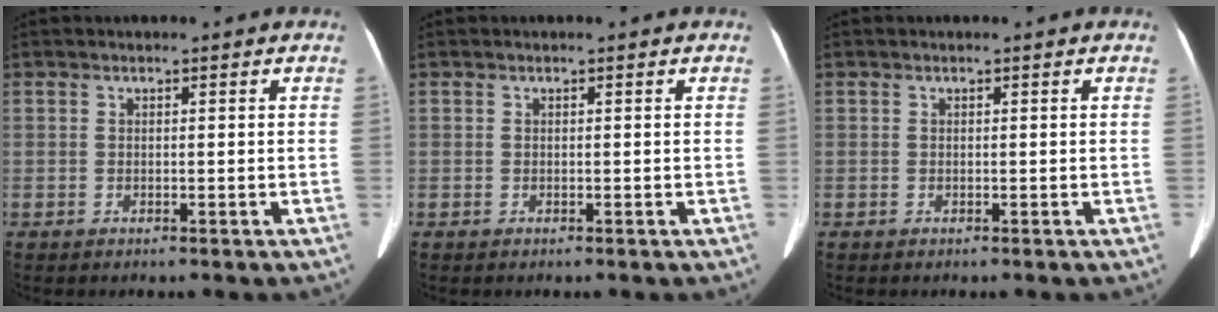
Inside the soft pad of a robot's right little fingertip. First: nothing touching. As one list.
[{"total": 0.0}, {"total": 0.0}]